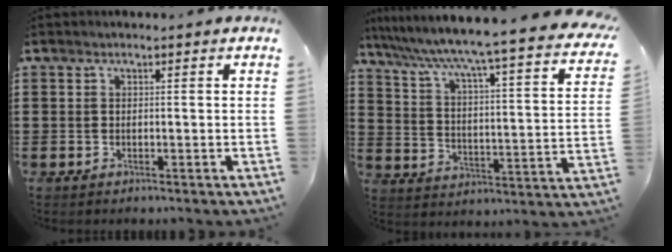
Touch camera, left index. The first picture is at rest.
{"total": 4.7, "force": [3.7, -1.0, 2.8], "torque": [-0.073, -0.049, 0.045]}